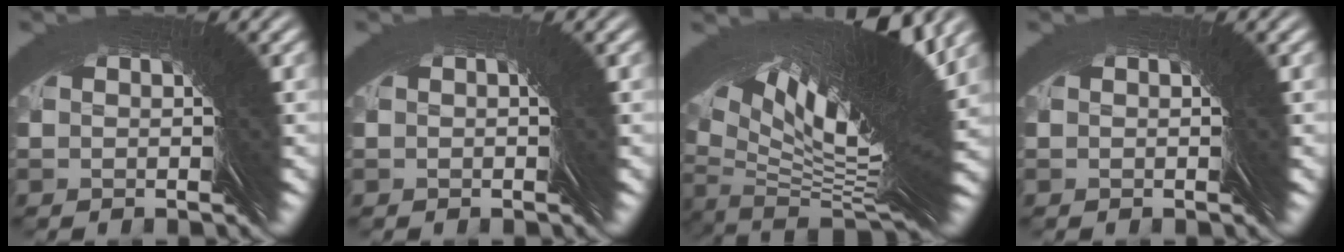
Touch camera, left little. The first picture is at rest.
{"total": 0.6, "force": [-0.3, 0.4, -0.2], "torque": [0.001, 0.000, -0.006]}
{"total": 12.0, "force": [3.2, 1.7, 11.4], "torque": [-0.153, 0.035, 0.050]}
{"total": 0.0}